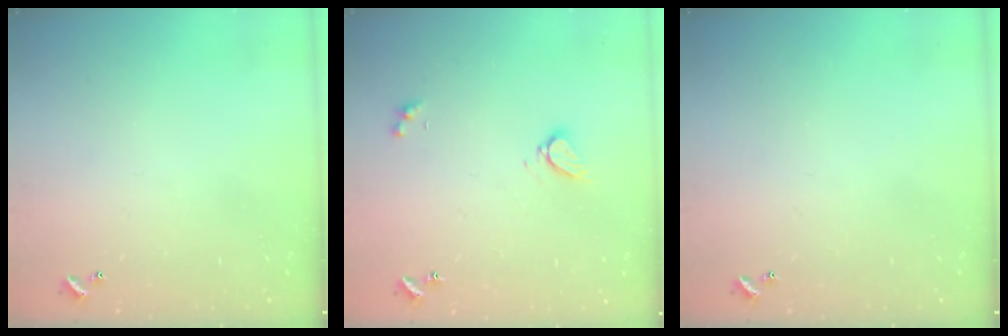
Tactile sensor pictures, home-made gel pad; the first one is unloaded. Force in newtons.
{"total": 3.1, "press": 3.1, "slide": 0.3}
{"total": 0.0}